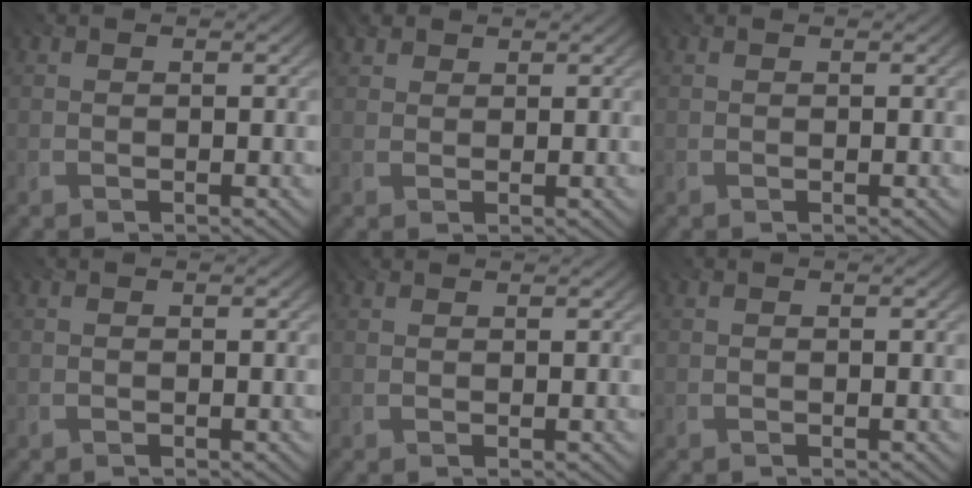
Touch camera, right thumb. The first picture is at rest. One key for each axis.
{"total": 2.0, "fx": 1.4, "fy": 1.3, "fz": 0.7, "tx": -0.018, "ty": 0.004, "tz": 0.027}
{"total": 0.0}
{"total": 0.0}
{"total": 1.6, "fx": 1.4, "fy": 0.5, "fz": 0.7, "tx": -0.016, "ty": 0.005, "tz": 0.021}
{"total": 0.0}